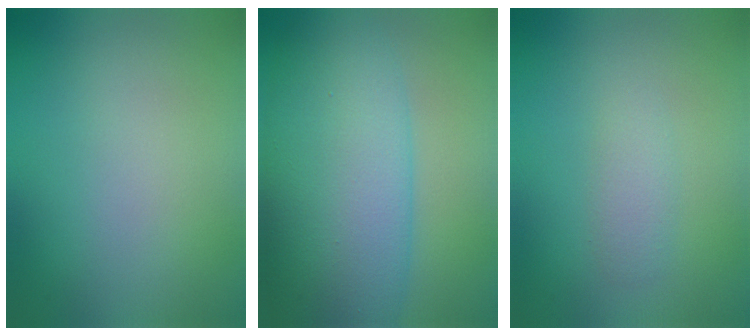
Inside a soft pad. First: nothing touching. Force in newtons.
{"total": 12.1, "press": 12.1, "slide": 0.3}
{"total": 1.5, "press": 1.5, "slide": 0.0}